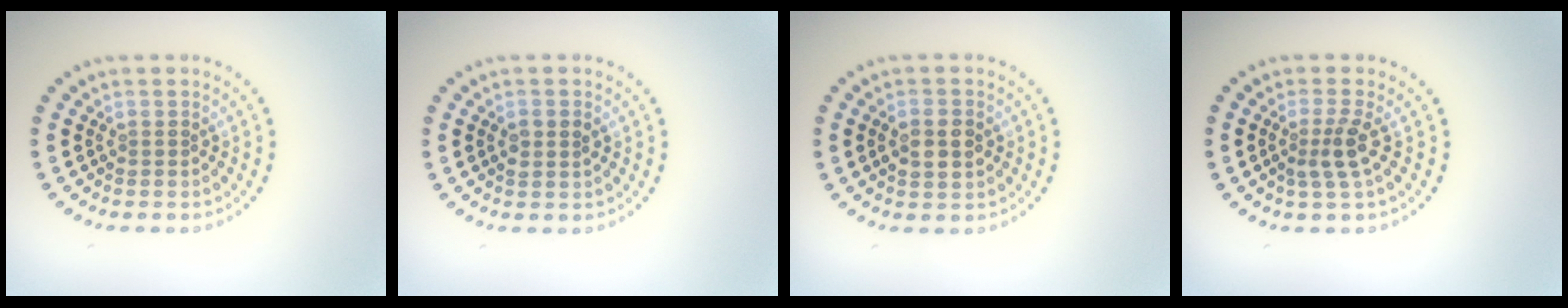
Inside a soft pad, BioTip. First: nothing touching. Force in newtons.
{"total": 1.5, "press": 1.5, "slide": 0.3}
{"total": 3.3, "press": 3.3, "slide": 0.1}
{"total": 2.2, "press": 1.8, "slide": 1.4}